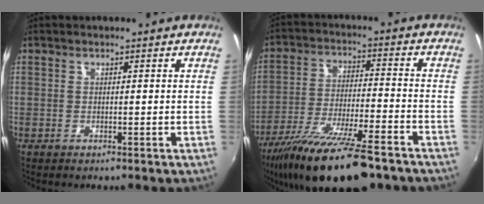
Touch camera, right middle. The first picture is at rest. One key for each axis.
{"total": 20.0, "fx": -14.9, "fy": 3.9, "fz": 12.7, "tx": -0.244, "ty": -0.051, "tz": -0.248}